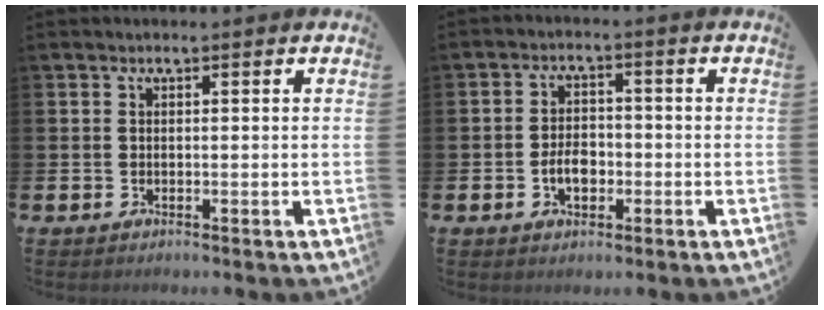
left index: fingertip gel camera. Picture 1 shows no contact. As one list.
[{"total": 3.9, "force": [-1.2, 2.6, 2.7], "torque": [-0.040, 0.001, -0.026]}]